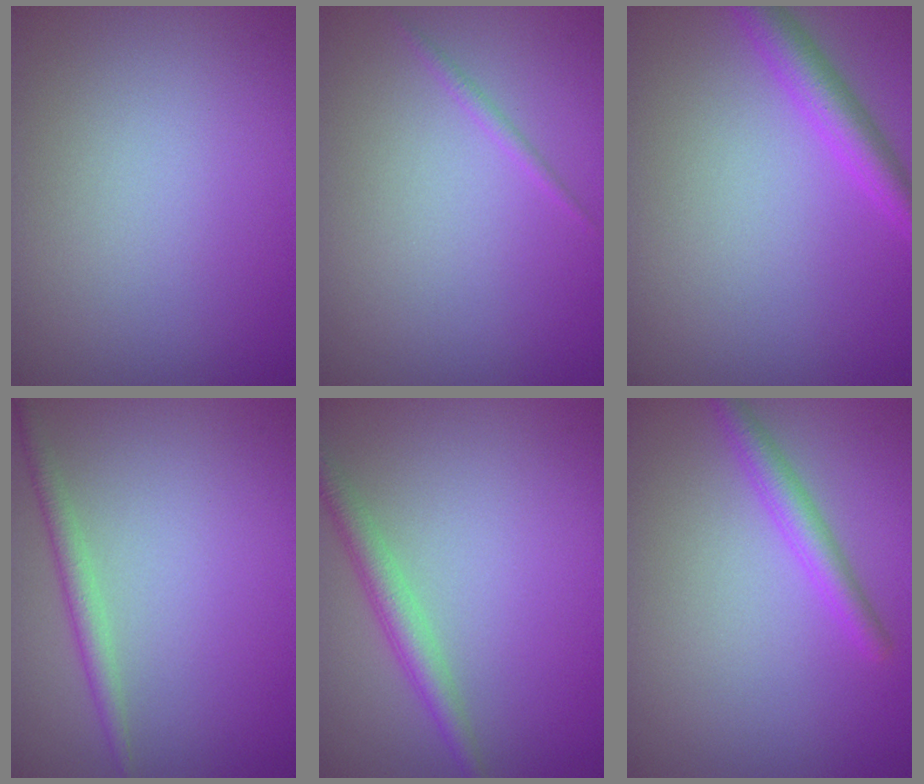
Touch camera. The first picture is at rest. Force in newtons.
{"total": 0.7, "press": 0.7, "slide": 0.1}
{"total": 3.1, "press": 3.1, "slide": 0.2}
{"total": 1.8, "press": 1.8, "slide": 0.1}
{"total": 2.7, "press": 2.7, "slide": 0.1}
{"total": 2.3, "press": 2.3, "slide": 0.1}